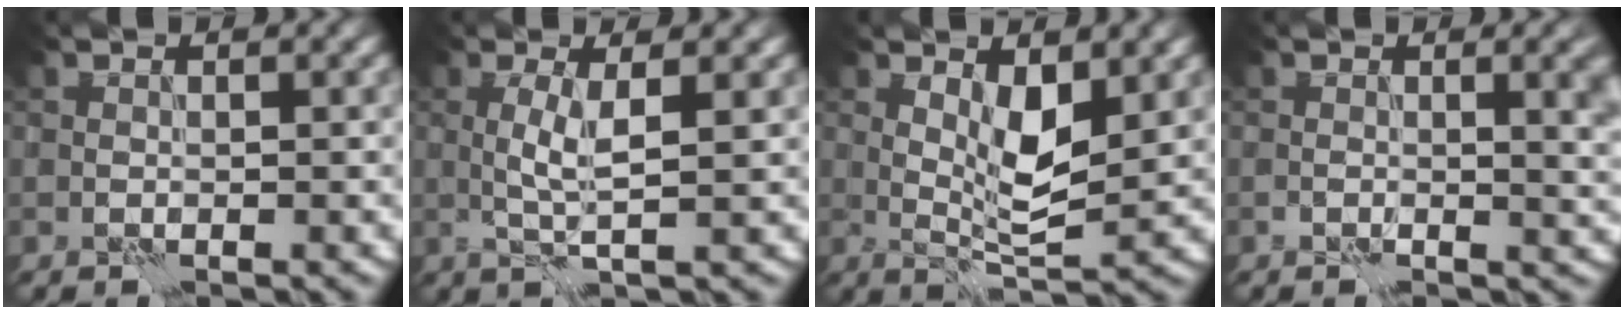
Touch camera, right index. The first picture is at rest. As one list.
[{"total": 2.4, "force": [0.5, -0.1, 2.4], "torque": [-0.053, 0.001, 0.010]}, {"total": 3.5, "force": [1.3, 0.9, 3.1], "torque": [-0.061, -0.009, 0.029]}, {"total": 3.4, "force": [0.2, 1.0, 3.2], "torque": [-0.043, -0.005, 0.000]}]